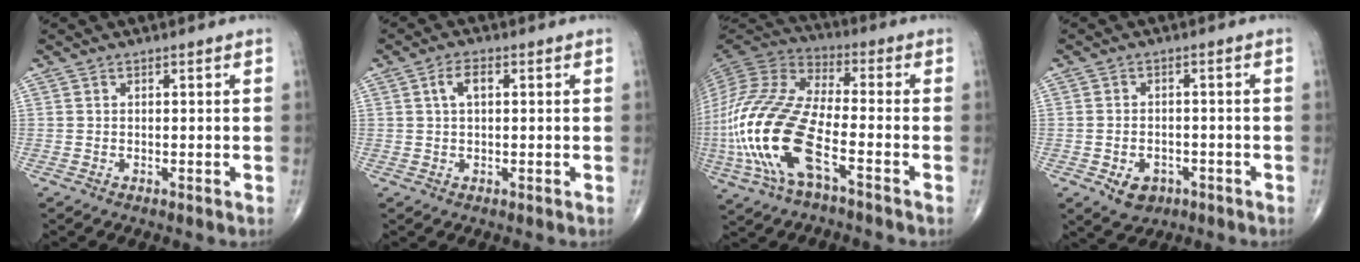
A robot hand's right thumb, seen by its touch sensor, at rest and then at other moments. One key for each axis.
{"total": 3.4, "fx": 0.8, "fy": 1.6, "fz": 2.8, "tx": -0.054, "ty": 0.011, "tz": 0.015}
{"total": 22.2, "fx": -7.3, "fy": 8.7, "fz": 19.1, "tx": -0.449, "ty": 0.016, "tz": -0.136}
{"total": 5.2, "fx": -2.2, "fy": 3.9, "fz": 2.7, "tx": -0.030, "ty": 0.011, "tz": -0.025}